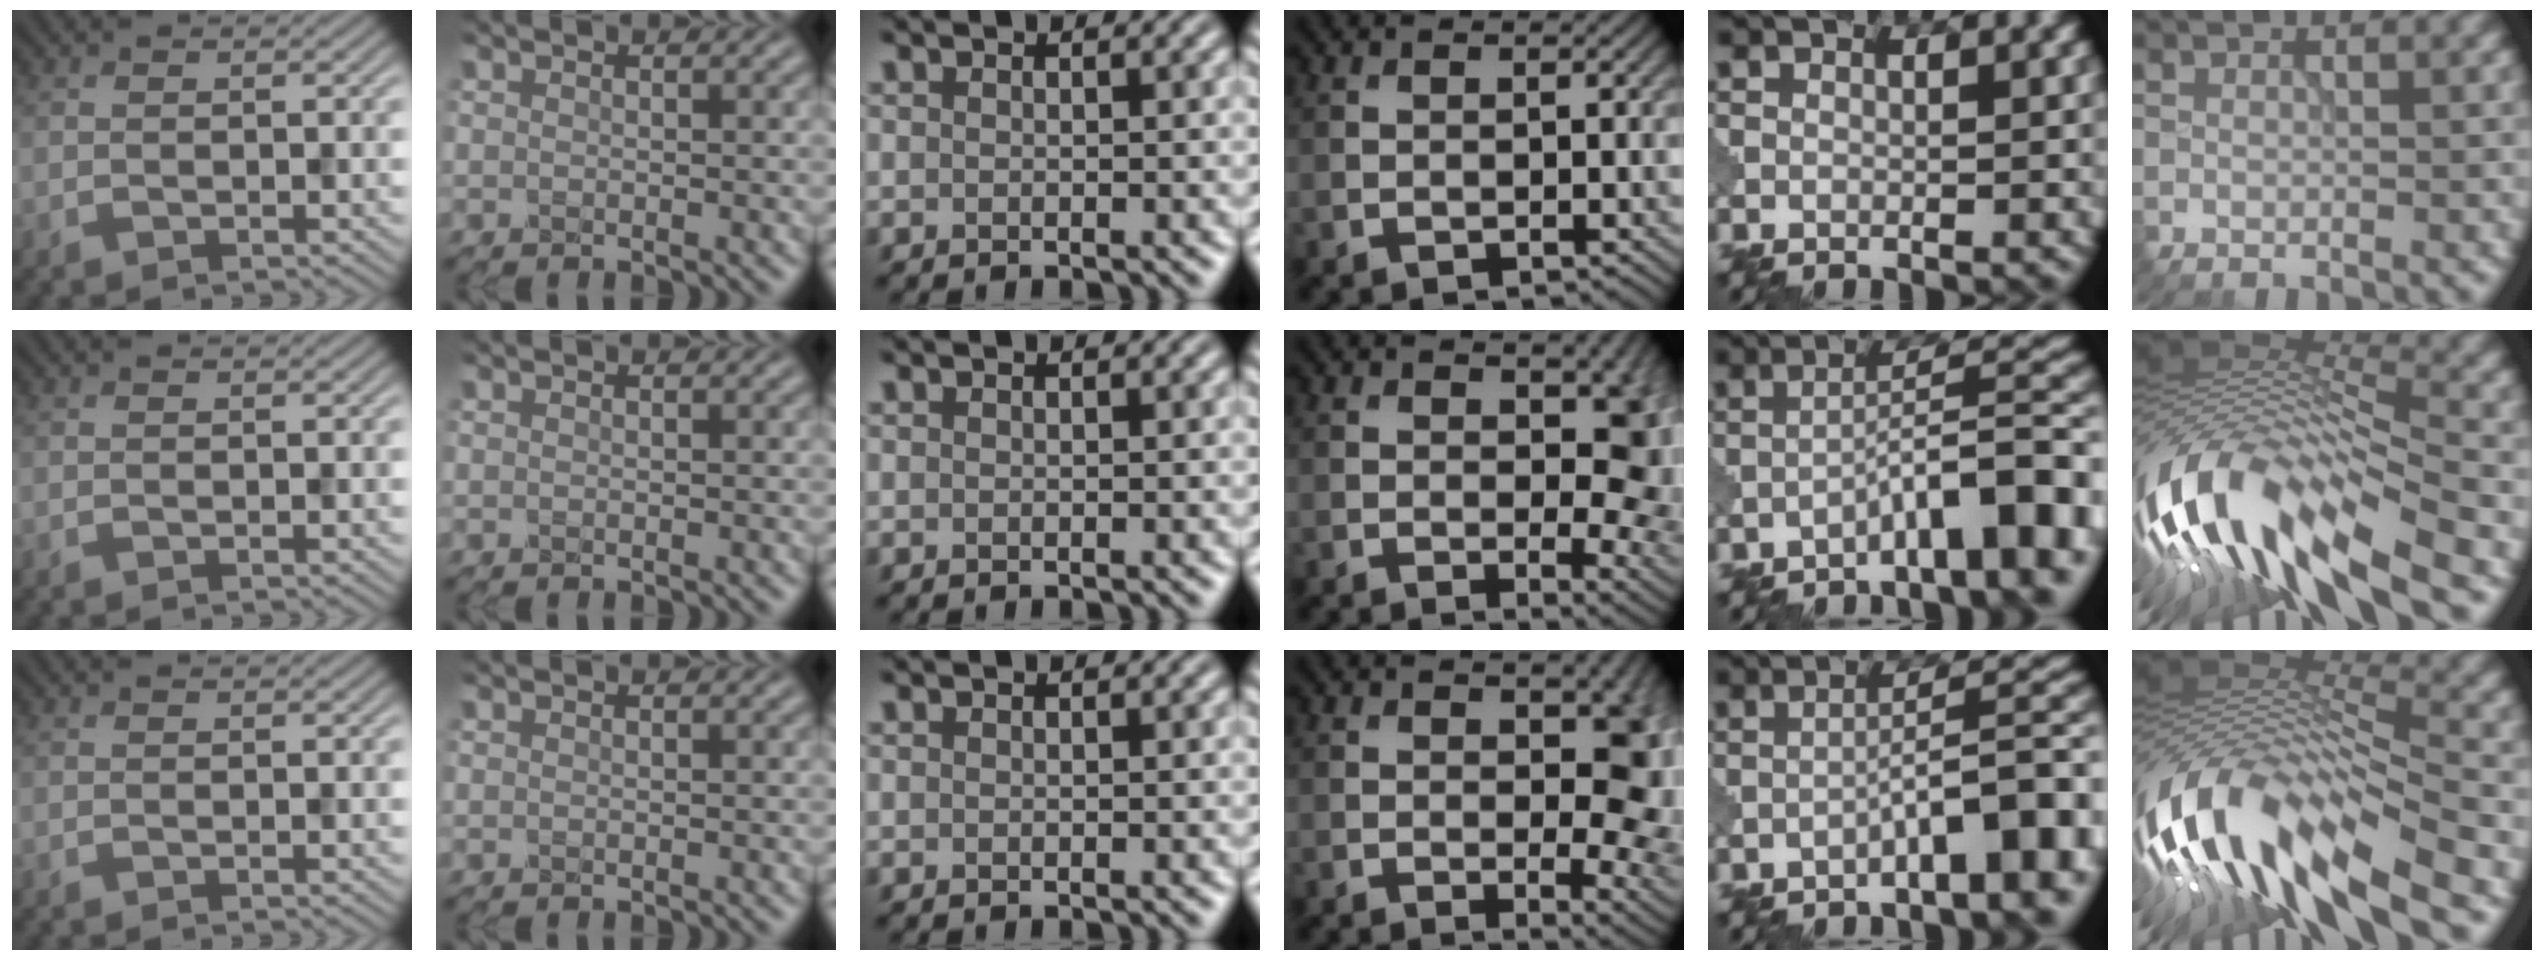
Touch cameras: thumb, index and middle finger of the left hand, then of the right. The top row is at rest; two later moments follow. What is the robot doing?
{"motion": "shake", "object": "medicine bottle"}